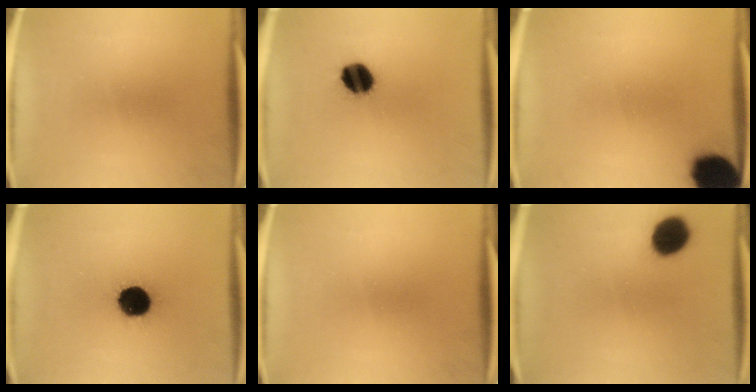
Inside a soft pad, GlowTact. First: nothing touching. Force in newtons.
{"total": 9.8}
{"total": 15.4}
{"total": 13.3}
{"total": 0.0}
{"total": 9.0}